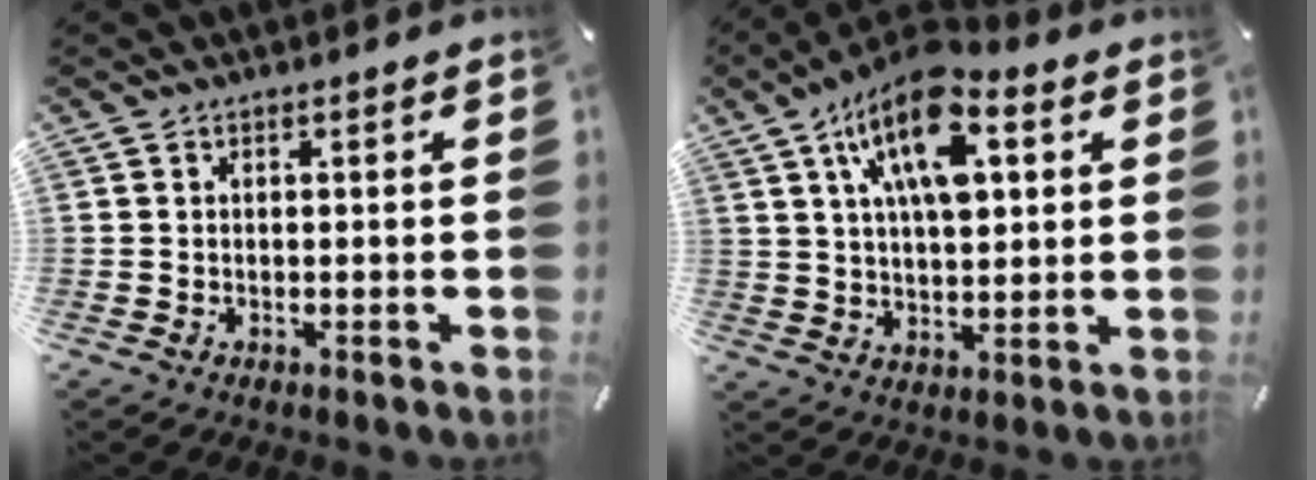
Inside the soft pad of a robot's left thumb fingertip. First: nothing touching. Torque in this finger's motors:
{"motor_torque": [2.51, 2.49, 1.48, -1.29, 0.23]}